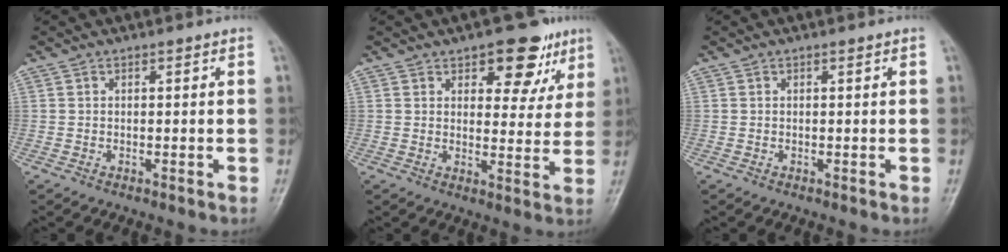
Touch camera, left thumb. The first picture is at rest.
{"total": 10.5, "force": [5.9, 5.6, 6.7], "torque": [-0.039, -0.024, 0.075]}
{"total": 0.0}